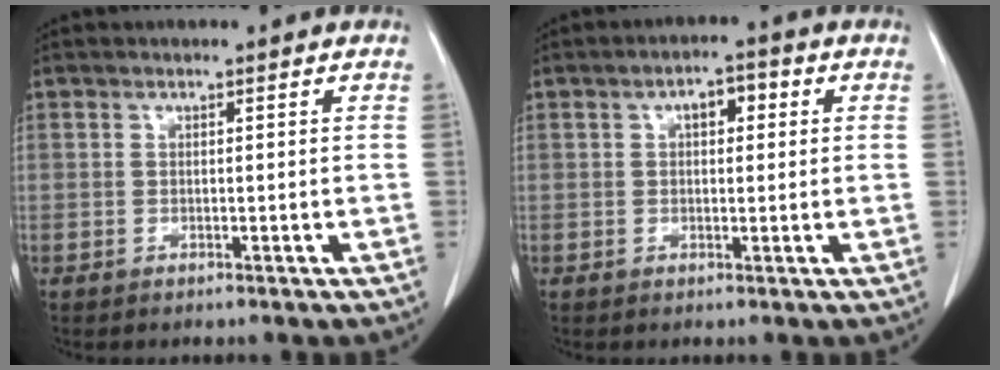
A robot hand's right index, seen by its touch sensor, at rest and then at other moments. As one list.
[{"total": 3.9, "force": [1.1, 1.8, 3.4], "torque": [-0.051, 0.017, 0.013]}]